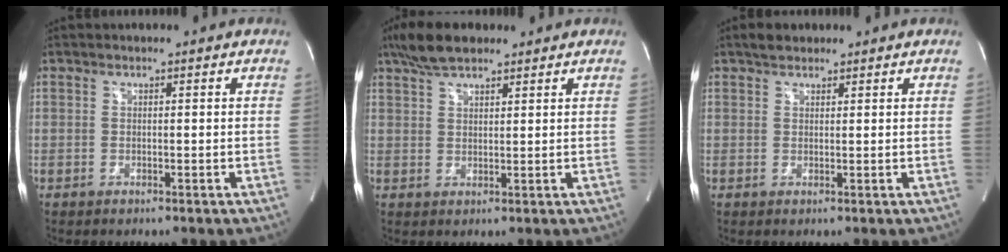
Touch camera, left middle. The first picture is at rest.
{"total": 6.3, "force": [4.9, 2.1, 3.4], "torque": [-0.074, 0.018, 0.093]}
{"total": 2.2, "force": [1.7, 1.1, 0.7], "torque": [-0.017, 0.010, 0.027]}